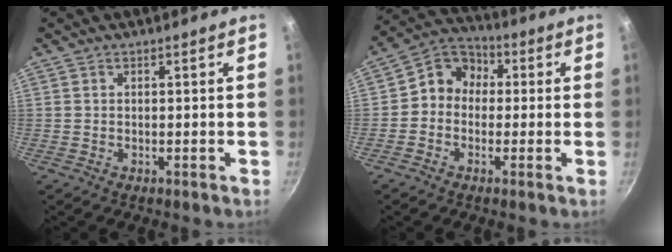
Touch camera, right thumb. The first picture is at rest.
{"total": 7.8, "force": [-0.1, 6.8, 3.8], "torque": [-0.029, 0.027, -0.030]}